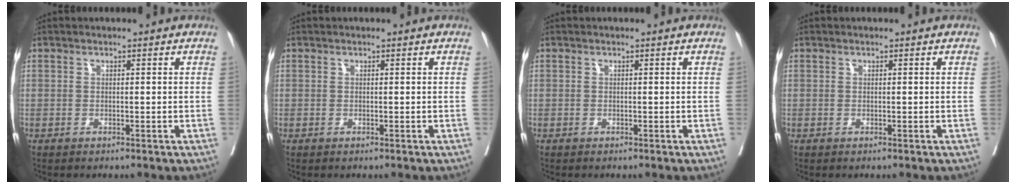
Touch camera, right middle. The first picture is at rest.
{"total": 0.0}
{"total": 0.0}
{"total": 0.0}